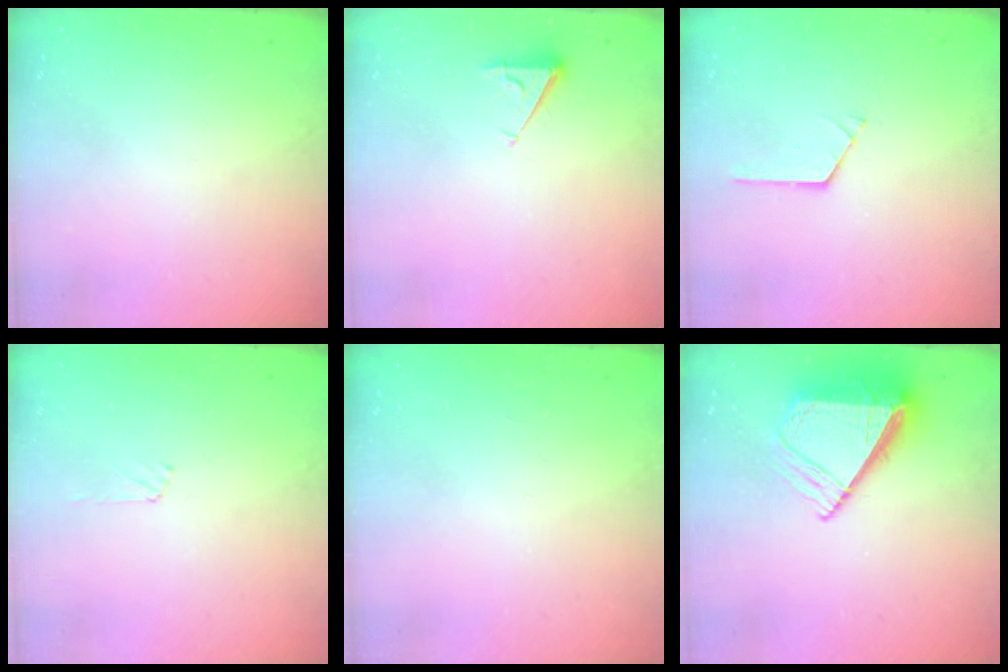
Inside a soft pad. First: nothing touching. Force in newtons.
{"total": 3.0, "press": 3.0, "slide": 0.6}
{"total": 1.0, "press": 1.0, "slide": 0.1}
{"total": 4.1, "press": 4.0, "slide": 0.5}
{"total": 0.0}
{"total": 9.0, "press": 8.9, "slide": 1.3}